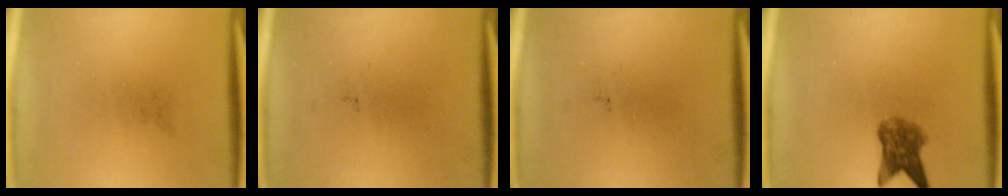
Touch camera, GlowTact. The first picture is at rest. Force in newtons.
{"total": 0.0}
{"total": 0.0}
{"total": 5.1}